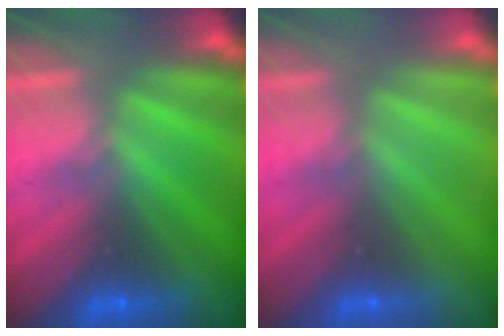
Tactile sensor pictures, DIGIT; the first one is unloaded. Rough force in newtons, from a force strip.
{"total": 2.9}